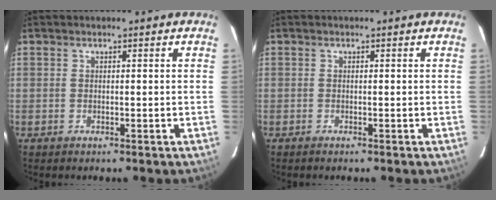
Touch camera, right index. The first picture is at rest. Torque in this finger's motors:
{"motor_torque": [-0.07, 0.09, 0.07, 0.01]}